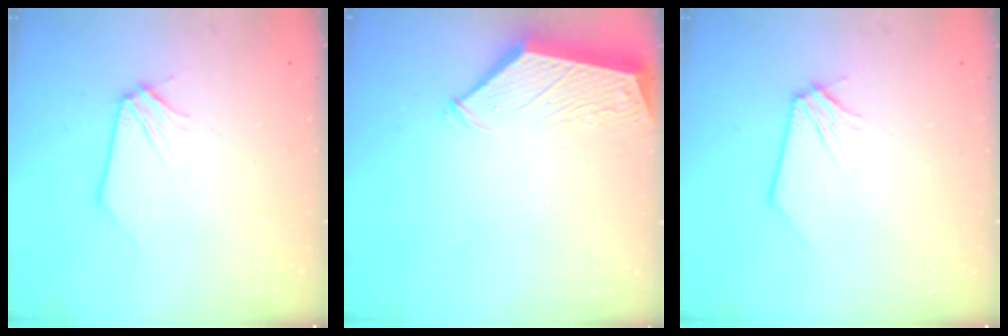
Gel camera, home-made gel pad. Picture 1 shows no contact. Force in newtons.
{"total": 3.8, "press": 3.7, "slide": 0.6}
{"total": 0.0}